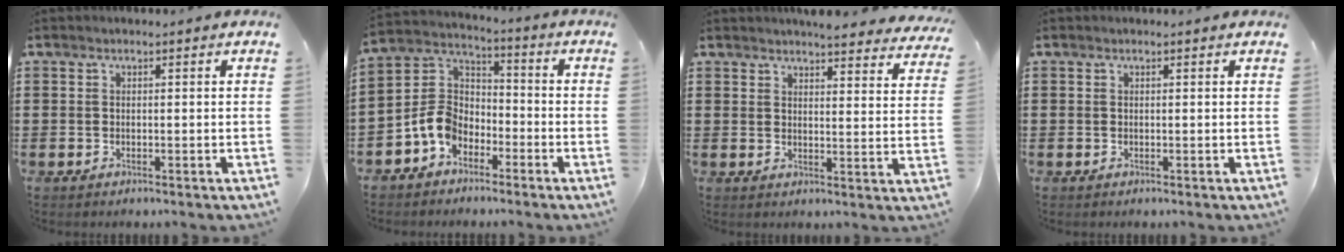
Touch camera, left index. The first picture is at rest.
{"total": 7.4, "force": [-4.0, 5.3, 3.2], "torque": [-0.104, 0.007, -0.088]}
{"total": 4.7, "force": [4.5, 0.2, 1.2], "torque": [-0.023, -0.023, 0.080]}
{"total": 0.0}